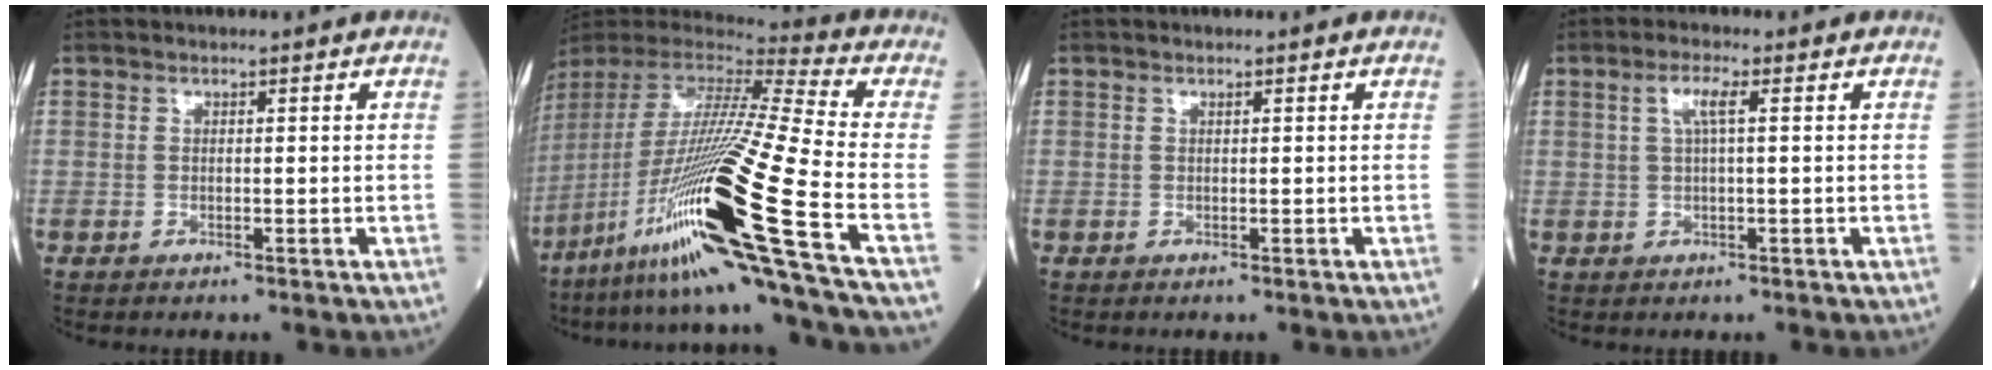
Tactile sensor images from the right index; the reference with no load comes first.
{"total": 30.1, "force": [-13.1, -0.5, 27.1], "torque": [-0.509, -0.050, -0.242]}
{"total": 0.0}
{"total": 2.9, "force": [0.8, 0.1, 2.8], "torque": [-0.060, 0.009, 0.017]}